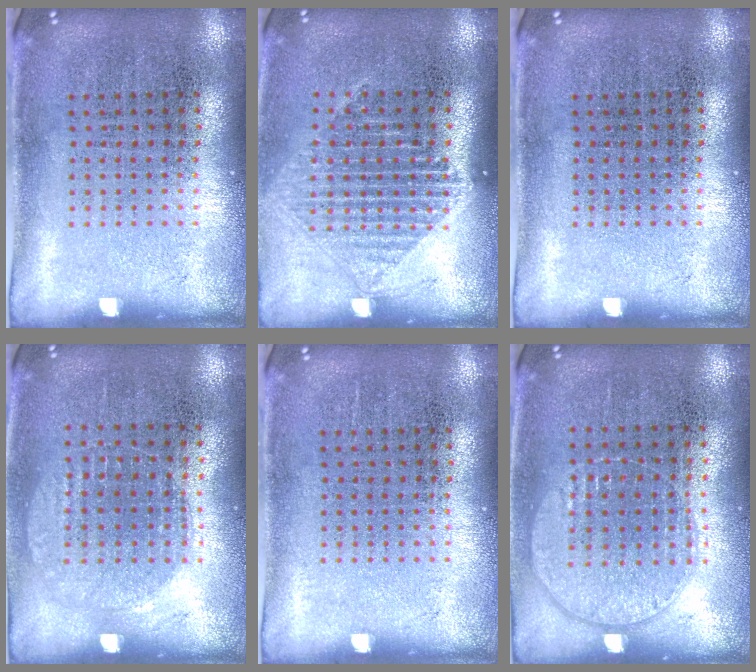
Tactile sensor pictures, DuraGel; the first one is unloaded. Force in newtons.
{"total": 1.4, "press": 1.3, "slide": 0.6}
{"total": 0.0}
{"total": 1.0, "press": 0.9, "slide": 0.3}
{"total": 0.0}
{"total": 1.0, "press": 0.9, "slide": 0.4}